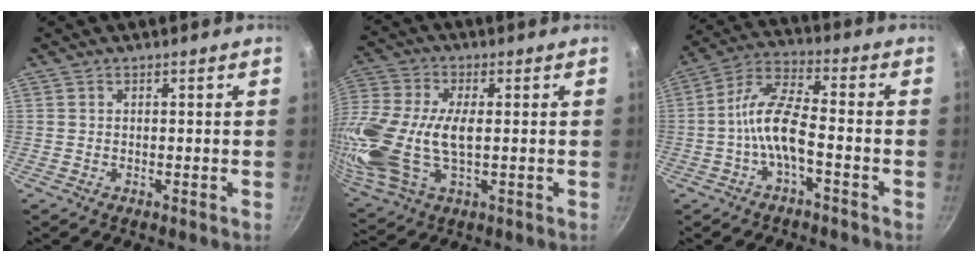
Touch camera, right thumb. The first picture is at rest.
{"total": 21.8, "force": [-0.7, 11.7, 18.4], "torque": [-0.427, 0.001, -0.021]}
{"total": 9.6, "force": [-3.2, 3.5, 8.3], "torque": [-0.166, 0.039, -0.072]}